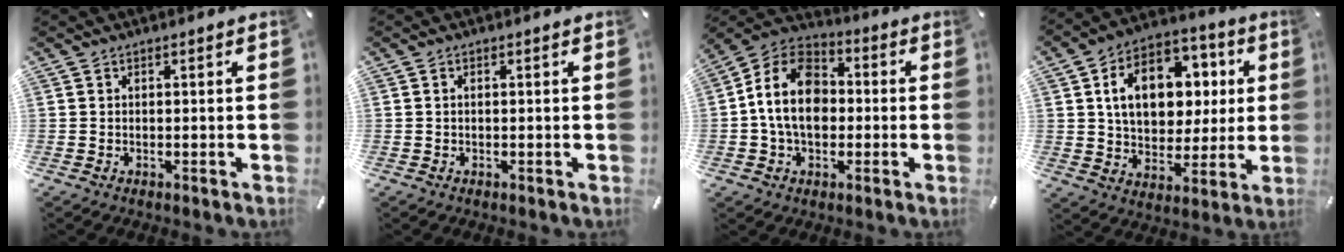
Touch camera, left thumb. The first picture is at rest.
{"total": 0.7, "force": [0.0, 0.3, 0.6], "torque": [-0.012, 0.002, -0.001]}
{"total": 14.1, "force": [-1.3, 10.6, 9.2], "torque": [-0.200, 0.026, -0.027]}
{"total": 15.3, "force": [3.7, 11.6, 9.2], "torque": [-0.147, -0.004, 0.071]}